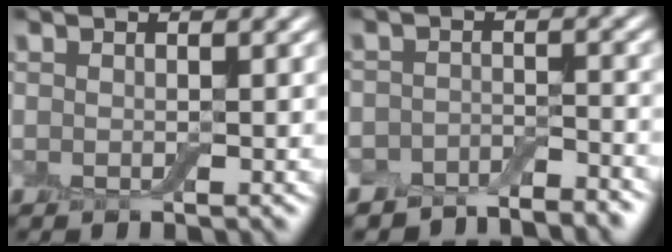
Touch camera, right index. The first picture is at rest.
{"total": 4.4, "force": [-4.1, 1.5, 0.7], "torque": [-0.008, -0.003, -0.071]}